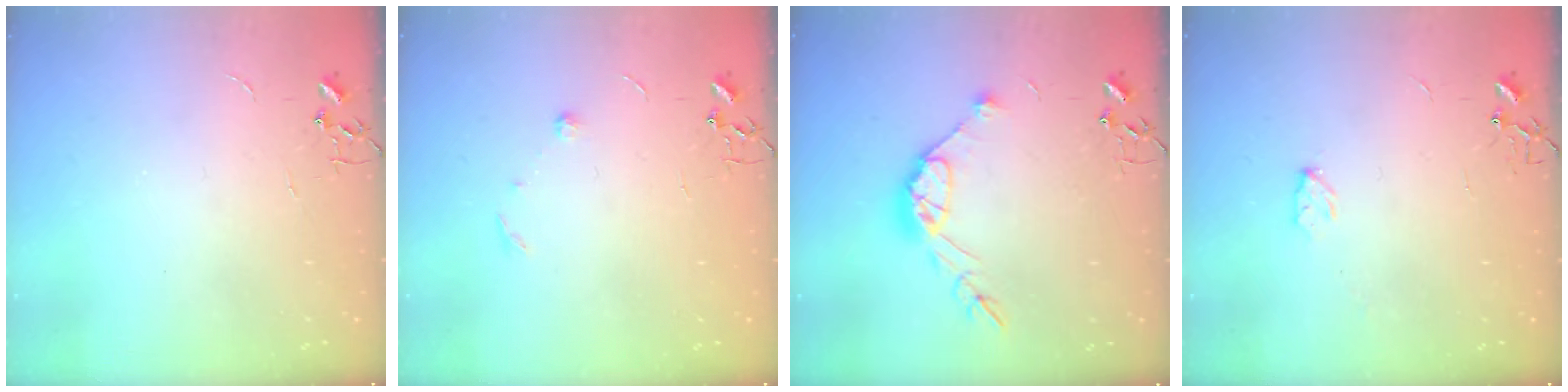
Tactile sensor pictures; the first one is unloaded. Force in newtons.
{"total": 6.0, "press": 5.8, "slide": 1.4}
{"total": 12.0, "press": 12.0, "slide": 0.9}
{"total": 3.8, "press": 3.8, "slide": 0.6}